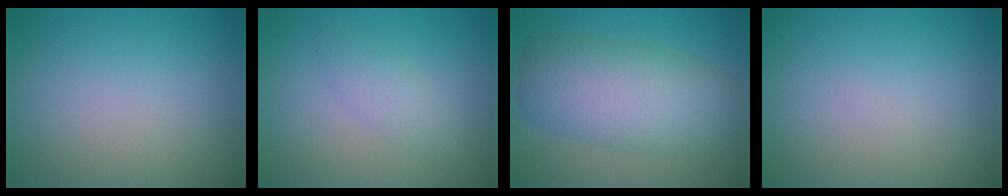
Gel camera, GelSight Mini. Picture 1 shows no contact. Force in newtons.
{"total": 1.8, "press": 1.8, "slide": 0.2}
{"total": 7.3, "press": 7.3, "slide": 0.1}
{"total": 0.0}